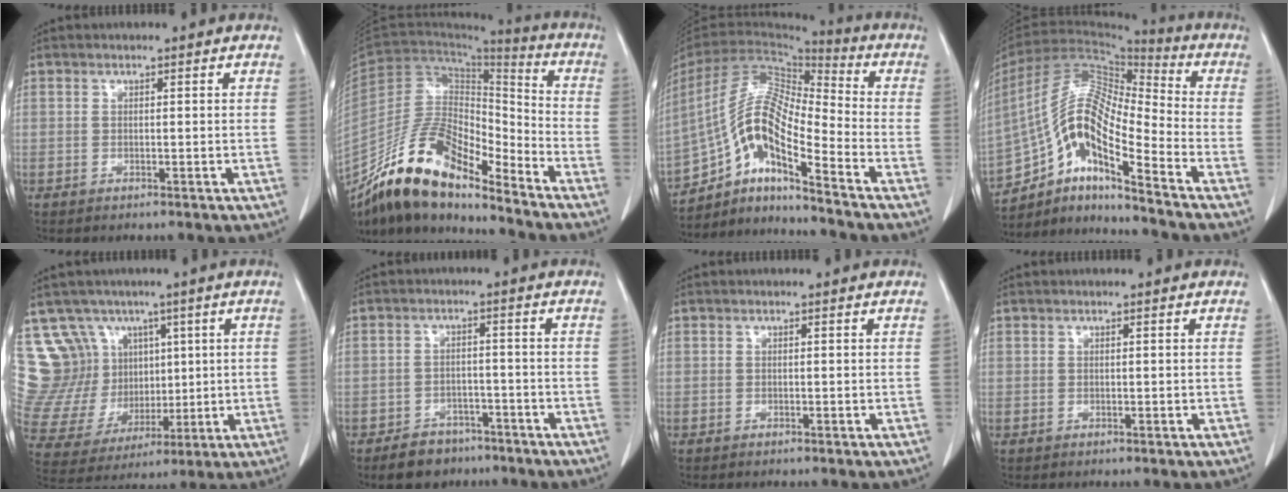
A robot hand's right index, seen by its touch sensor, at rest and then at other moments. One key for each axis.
{"total": 15.6, "fx": -13.1, "fy": 4.3, "fz": 7.5, "tx": -0.126, "ty": 0.032, "tz": -0.241}
{"total": 13.1, "fx": -7.8, "fy": 2.2, "fz": 10.3, "tx": -0.208, "ty": 0.023, "tz": -0.142}
{"total": 14.0, "fx": -7.7, "fy": 2.6, "fz": 11.4, "tx": -0.223, "ty": 0.026, "tz": -0.138}
{"total": 13.9, "fx": 7.0, "fy": 11.3, "fz": 4.2, "tx": -0.102, "ty": 0.055, "tz": 0.161}
{"total": 5.6, "fx": -4.2, "fy": 3.5, "fz": 1.5, "tx": -0.026, "ty": 0.006, "tz": -0.064}
{"total": 0.0}
{"total": 0.0}